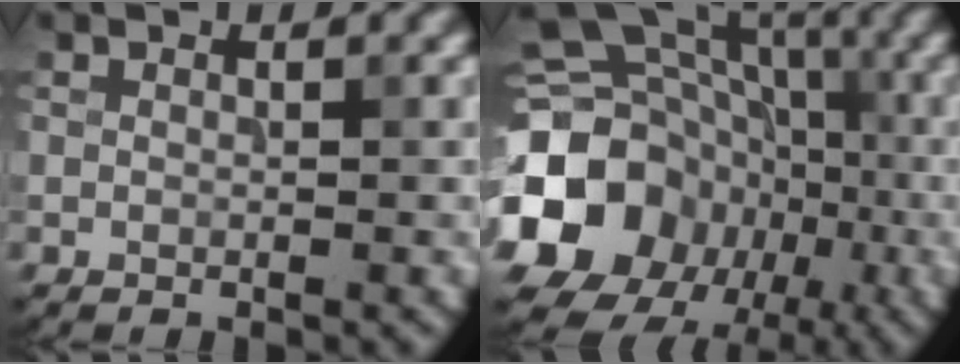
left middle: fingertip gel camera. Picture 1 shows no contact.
{"total": 24.0, "force": [-6.0, 21.5, 8.9], "torque": [-0.188, -0.033, -0.142]}